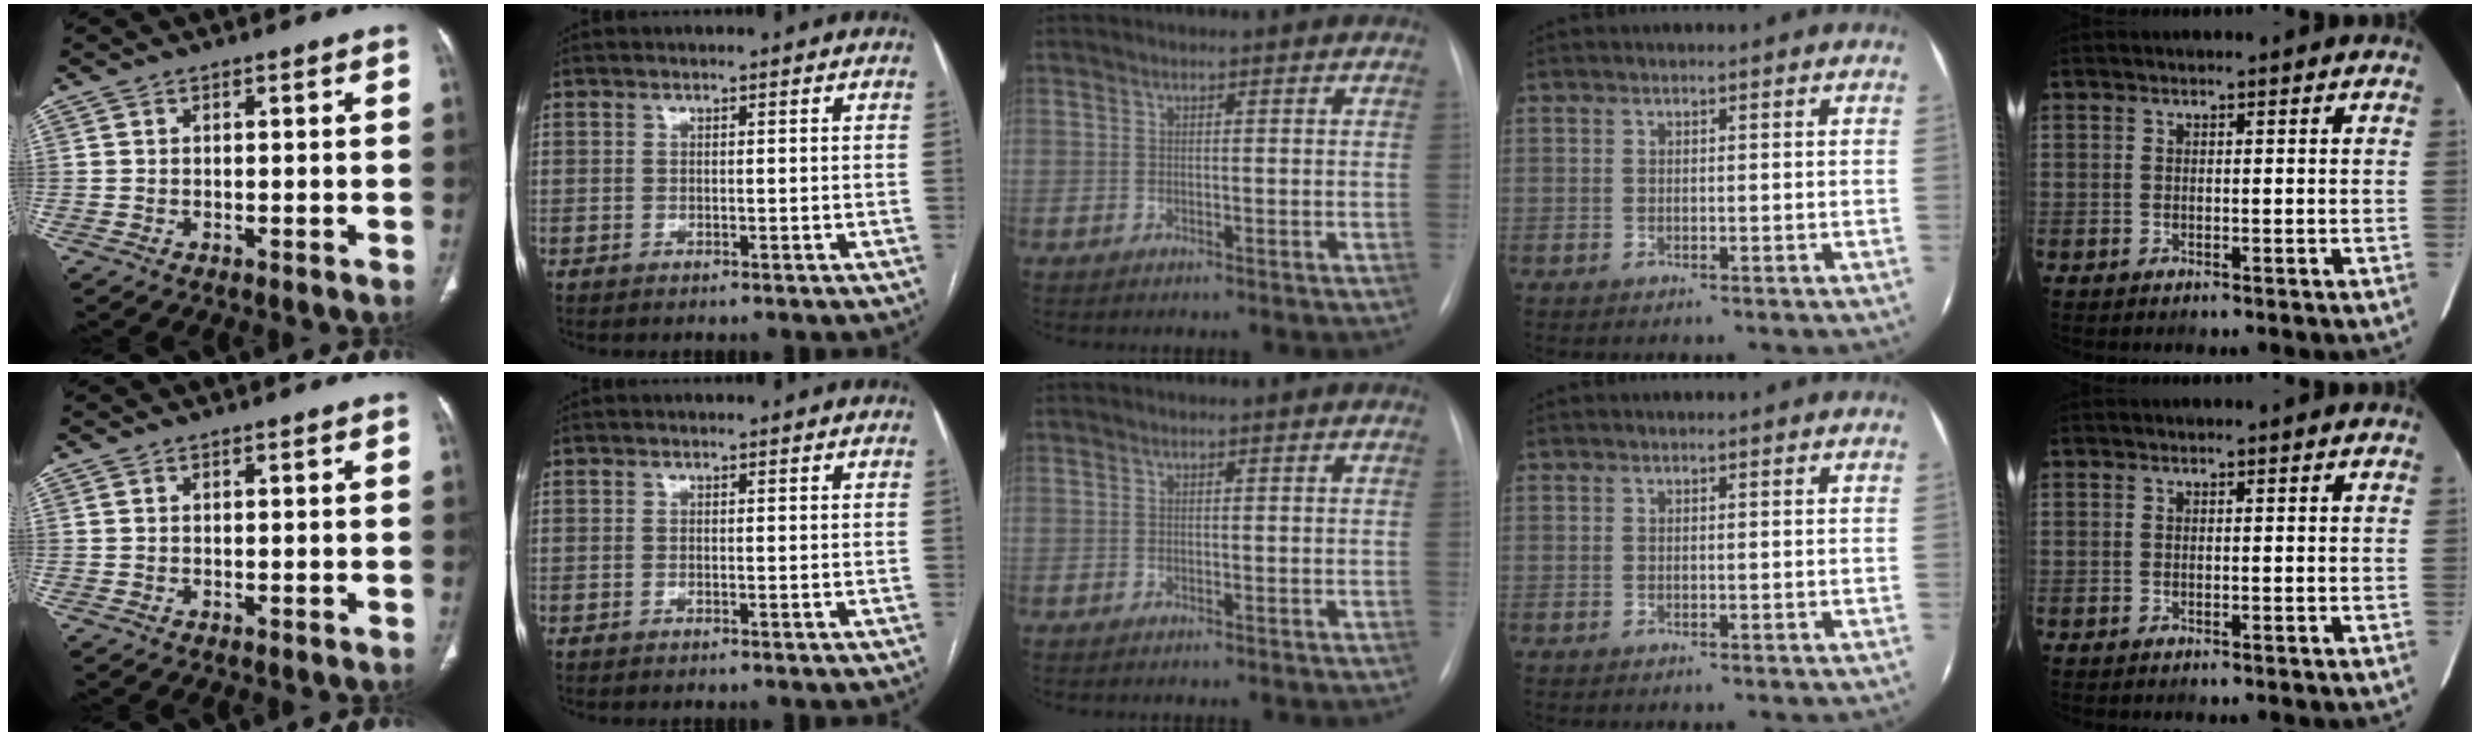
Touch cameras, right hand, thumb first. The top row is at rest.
{}